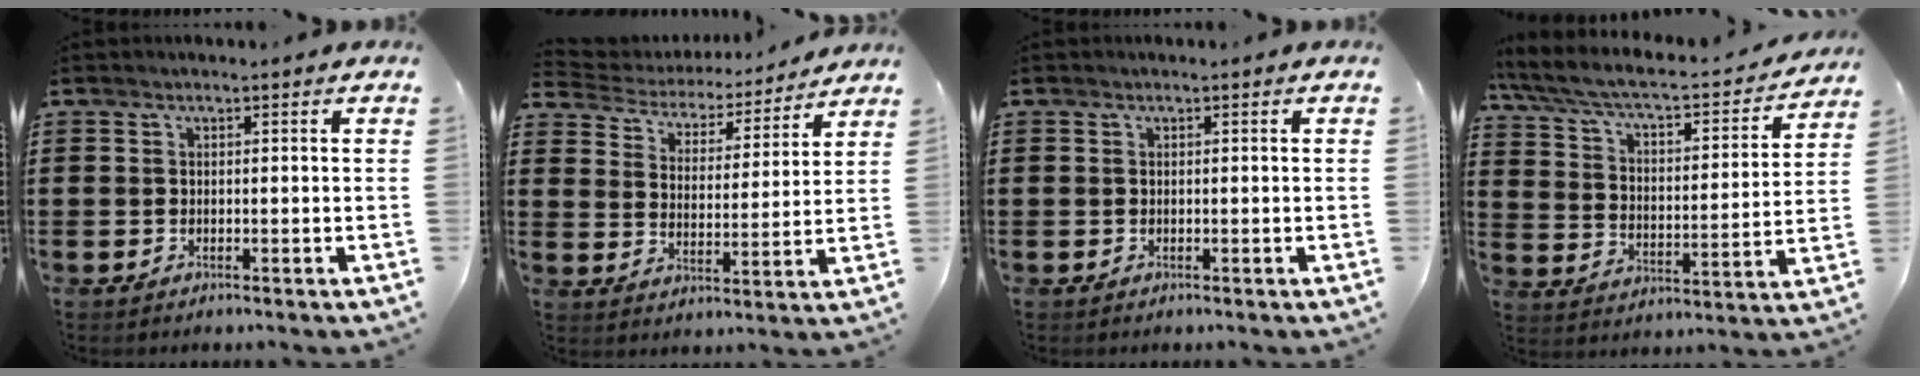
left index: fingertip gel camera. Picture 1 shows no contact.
{"total": 4.0, "force": [3.9, 0.6, 0.3], "torque": [-0.033, -0.031, 0.060]}
{"total": 0.0}
{"total": 5.4, "force": [4.5, 0.8, 2.9], "torque": [-0.078, -0.039, 0.069]}